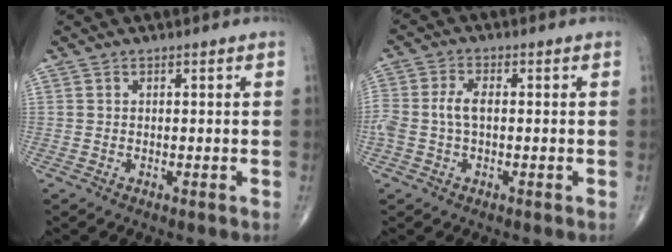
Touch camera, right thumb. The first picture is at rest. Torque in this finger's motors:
{"motor_torque": [0.16, 0.12, 0.48, 0.28, 0.05]}